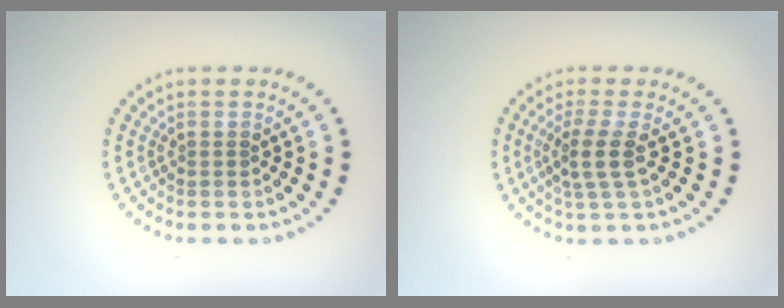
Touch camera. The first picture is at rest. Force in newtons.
{"total": 2.5, "press": 2.0, "slide": 1.5}